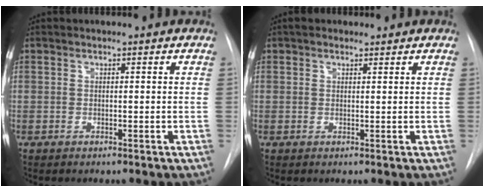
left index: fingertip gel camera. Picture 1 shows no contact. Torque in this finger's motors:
{"motor_torque": [0.08, -0.09, -0.28, 0.00]}